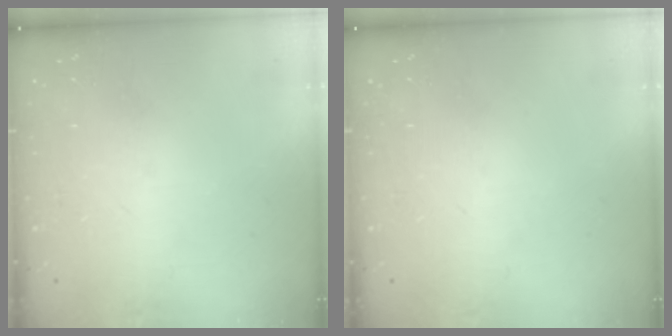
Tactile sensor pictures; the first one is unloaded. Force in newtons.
{"total": 0.0}